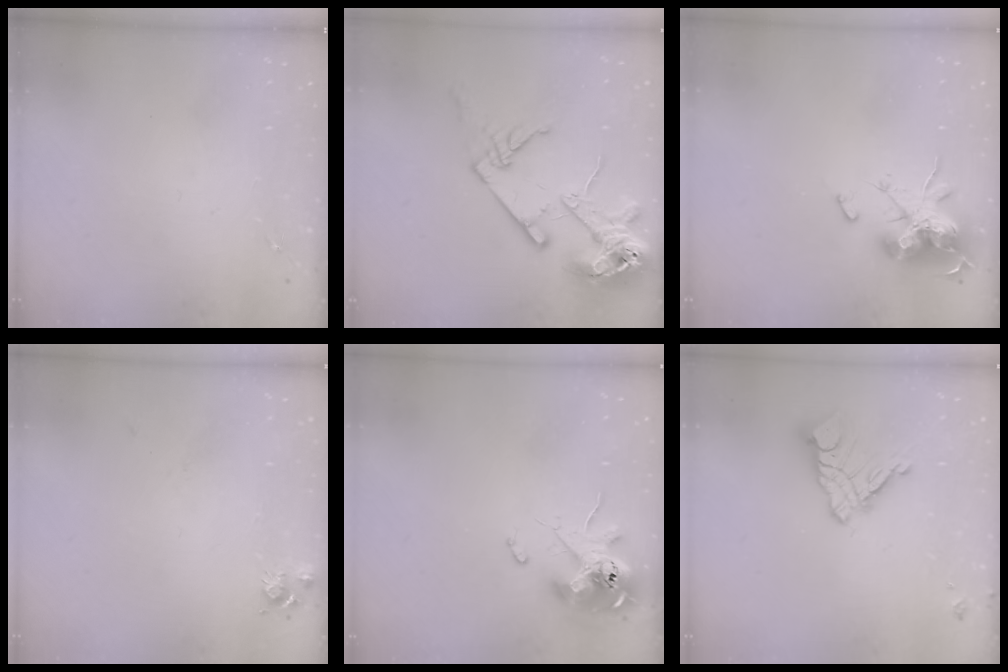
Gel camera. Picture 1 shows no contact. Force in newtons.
{"total": 18.6, "press": 18.4, "slide": 2.2}
{"total": 16.7, "press": 16.7, "slide": 0.1}
{"total": 6.5, "press": 6.5, "slide": 0.8}
{"total": 11.4, "press": 11.2, "slide": 1.6}
{"total": 12.6, "press": 12.5, "slide": 1.1}